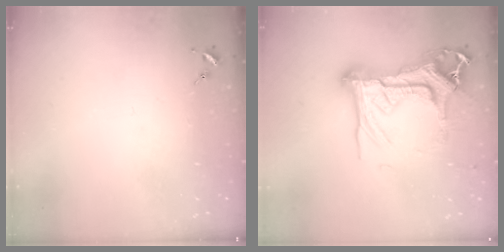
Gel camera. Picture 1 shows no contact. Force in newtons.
{"total": 20.8, "press": 20.6, "slide": 2.4}